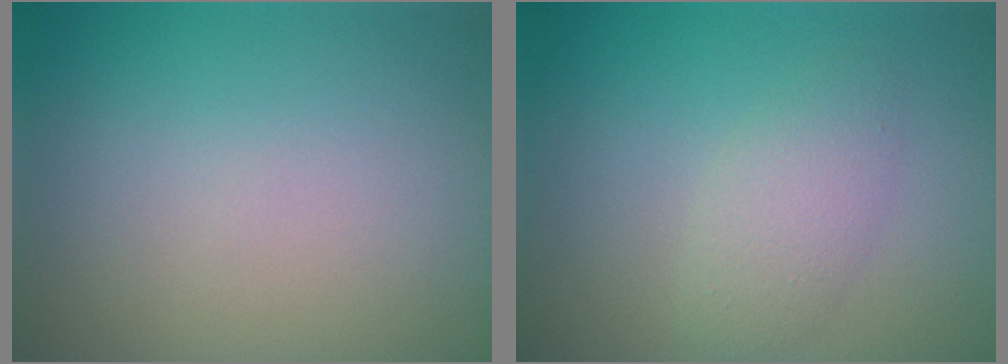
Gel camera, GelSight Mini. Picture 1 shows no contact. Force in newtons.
{"total": 2.7, "press": 2.7, "slide": 0.2}